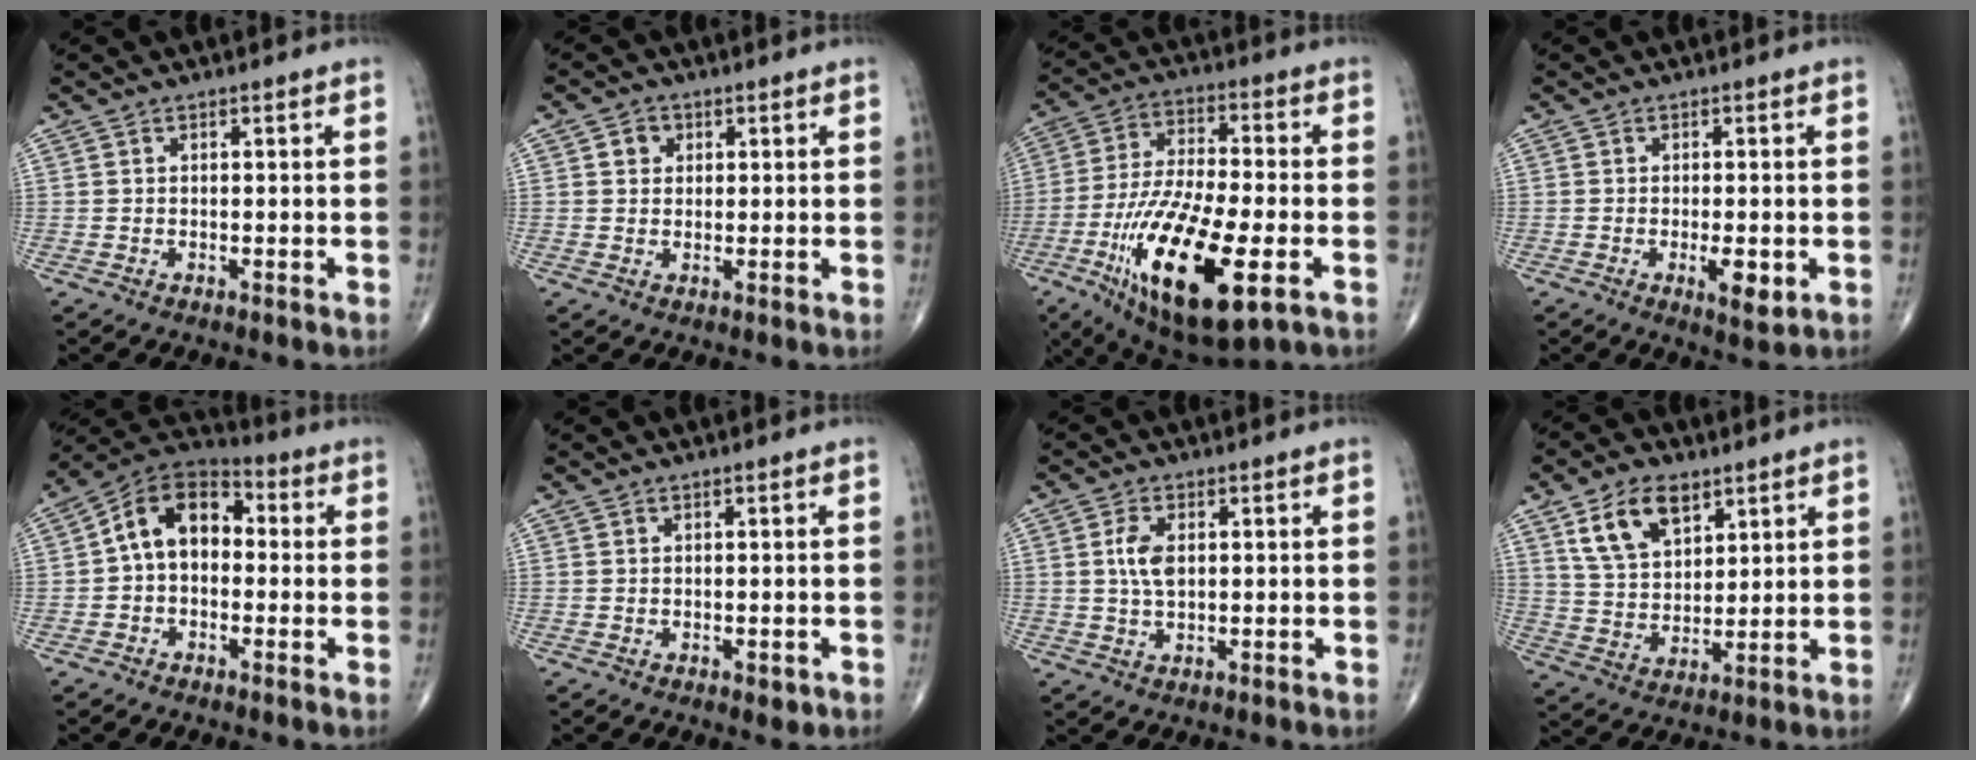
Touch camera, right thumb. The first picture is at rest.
{"total": 2.9, "force": [0.9, 2.5, 1.1], "torque": [-0.001, -0.001, 0.011]}
{"total": 23.7, "force": [-8.1, 8.1, 20.8], "torque": [-0.431, -0.009, -0.132]}
{"total": 4.6, "force": [-1.2, 1.6, 4.2], "torque": [-0.060, -0.009, -0.015]}
{"total": 11.9, "force": [0.4, 8.2, 8.6], "torque": [-0.119, 0.037, -0.011]}
{"total": 1.4, "force": [-0.4, 0.9, 1.1], "torque": [-0.008, -0.002, -0.003]}
{"total": 4.9, "force": [0.9, 2.7, 4.0], "torque": [-0.080, -0.002, 0.016]}
{"total": 11.4, "force": [6.1, 6.7, 7.0], "torque": [-0.106, -0.025, 0.119]}